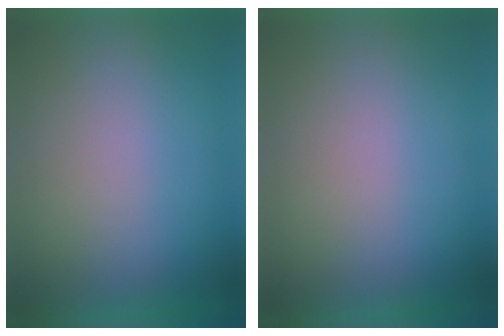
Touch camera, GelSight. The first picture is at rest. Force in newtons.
{"total": 0.0}